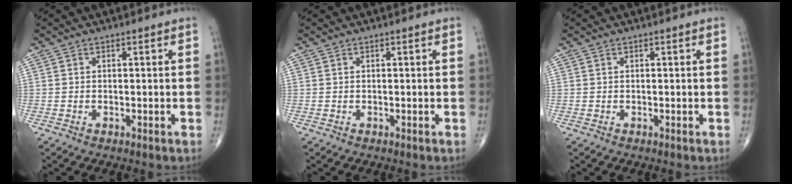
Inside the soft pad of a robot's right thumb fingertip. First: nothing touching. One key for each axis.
{"total": 0.0}
{"total": 0.0}